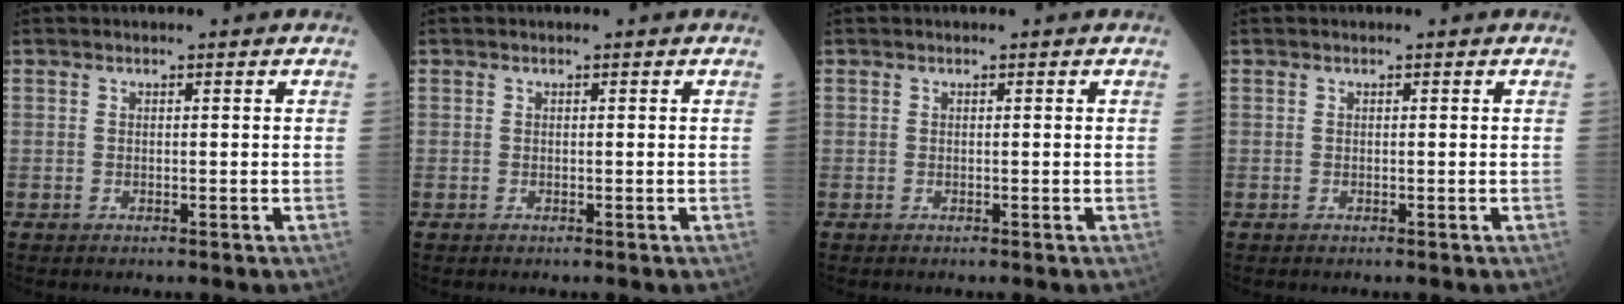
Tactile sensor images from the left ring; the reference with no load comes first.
{"total": 0.0}
{"total": 0.0}
{"total": 0.0}